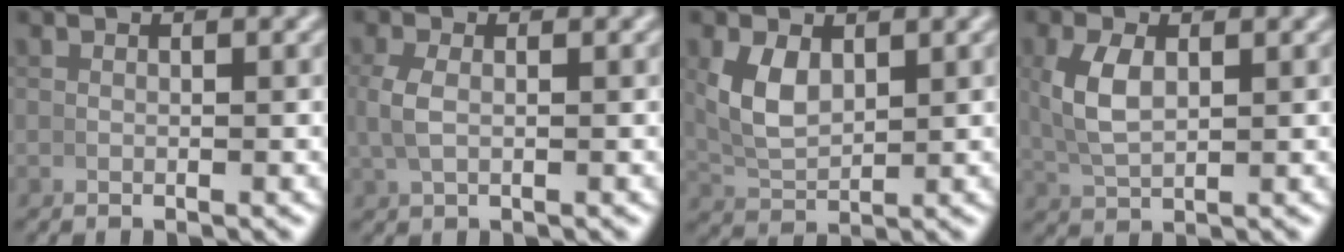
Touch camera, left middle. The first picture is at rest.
{"total": 1.9, "force": [0.3, 0.8, 1.7], "torque": [-0.047, 0.002, 0.010]}
{"total": 3.9, "force": [1.2, 2.4, 2.8], "torque": [-0.068, -0.006, 0.034]}
{"total": 3.5, "force": [0.9, 1.8, 2.9], "torque": [-0.069, -0.001, 0.026]}